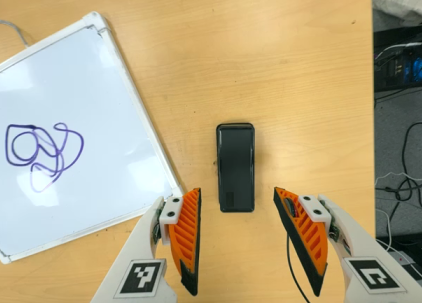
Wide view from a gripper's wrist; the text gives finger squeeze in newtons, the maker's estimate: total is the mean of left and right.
{"total": 0.0}